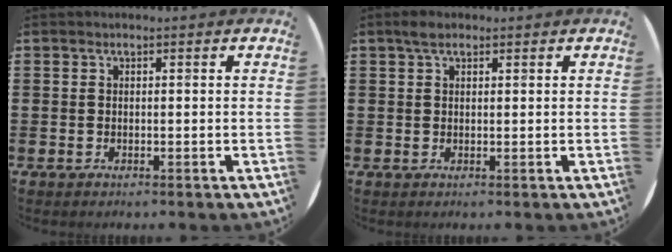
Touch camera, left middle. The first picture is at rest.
{"total": 1.9, "force": [1.3, 0.9, 1.0], "torque": [-0.014, 0.002, 0.022]}